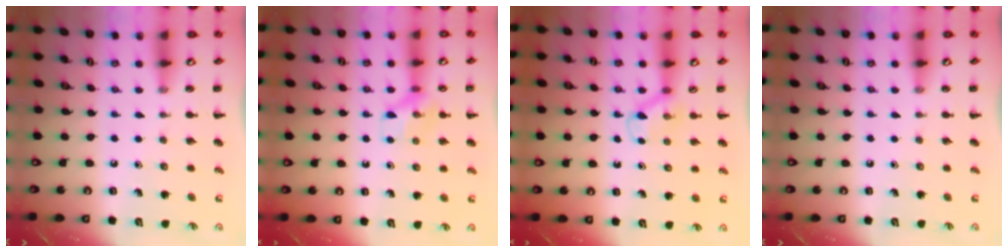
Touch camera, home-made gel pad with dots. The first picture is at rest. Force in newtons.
{"total": 9.4, "press": 9.4, "slide": 0.6}
{"total": 2.9, "press": 2.7, "slide": 1.1}
{"total": 0.0}